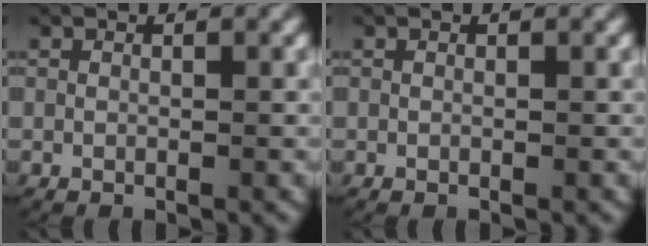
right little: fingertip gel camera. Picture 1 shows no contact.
{"total": 0.0}